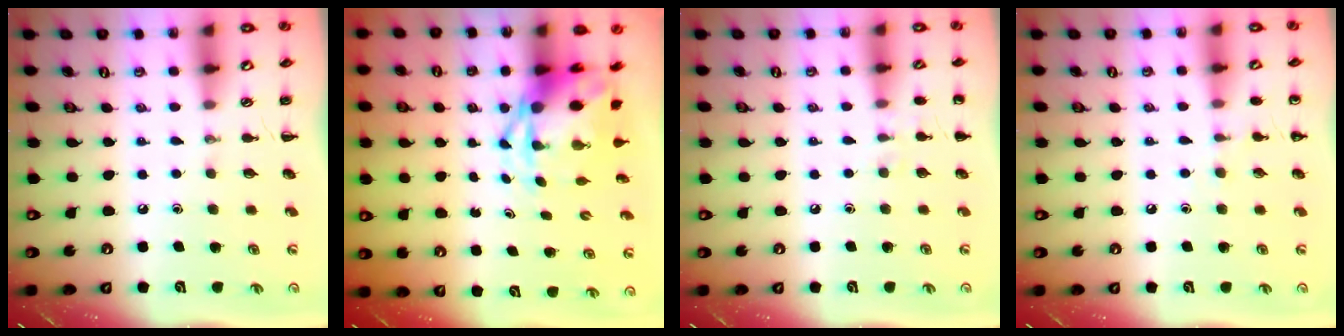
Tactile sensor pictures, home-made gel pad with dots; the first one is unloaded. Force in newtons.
{"total": 5.4, "press": 5.2, "slide": 1.4}
{"total": 5.5, "press": 5.3, "slide": 1.7}
{"total": 5.5, "press": 5.3, "slide": 1.6}